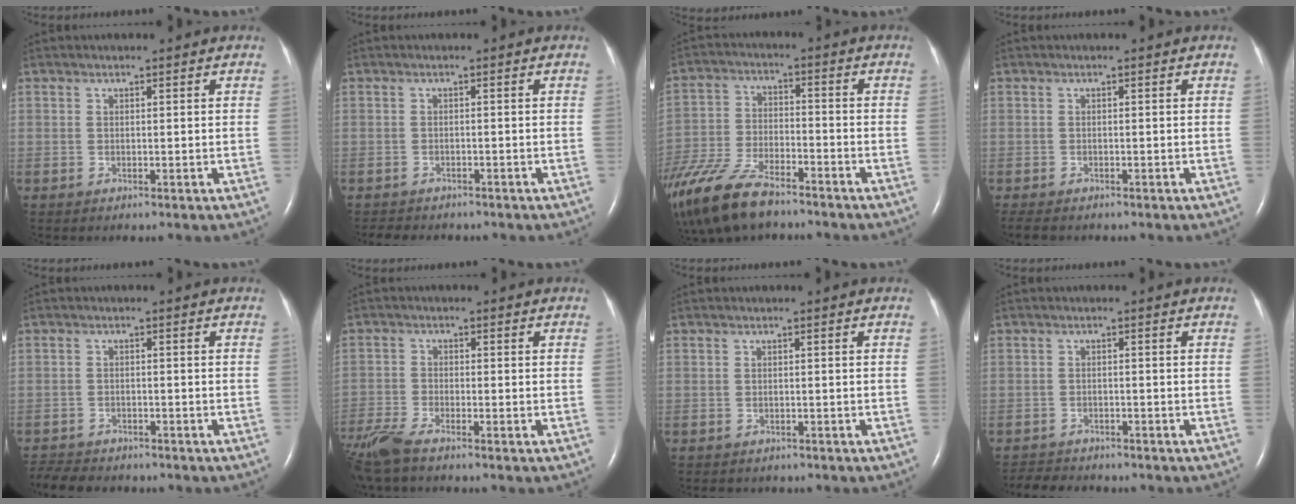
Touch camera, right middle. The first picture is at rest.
{"total": 5.3, "force": [-4.6, 2.0, 1.7], "torque": [-0.028, -0.004, -0.058]}
{"total": 17.3, "force": [-13.0, 5.8, 9.7], "torque": [-0.244, -0.034, -0.238]}
{"total": 3.1, "force": [-2.6, 1.0, 1.5], "torque": [-0.028, -0.009, -0.033]}
{"total": 7.7, "force": [-6.9, 2.3, 2.4], "torque": [-0.046, -0.008, -0.103]}
{"total": 7.5, "force": [-6.2, 1.0, 4.0], "torque": [-0.093, -0.021, -0.122]}
{"total": 3.2, "force": [-2.7, 1.4, 0.8], "torque": [-0.014, -0.002, -0.029]}
{"total": 5.9, "force": [-5.5, 1.6, 1.4], "torque": [-0.026, -0.009, -0.081]}